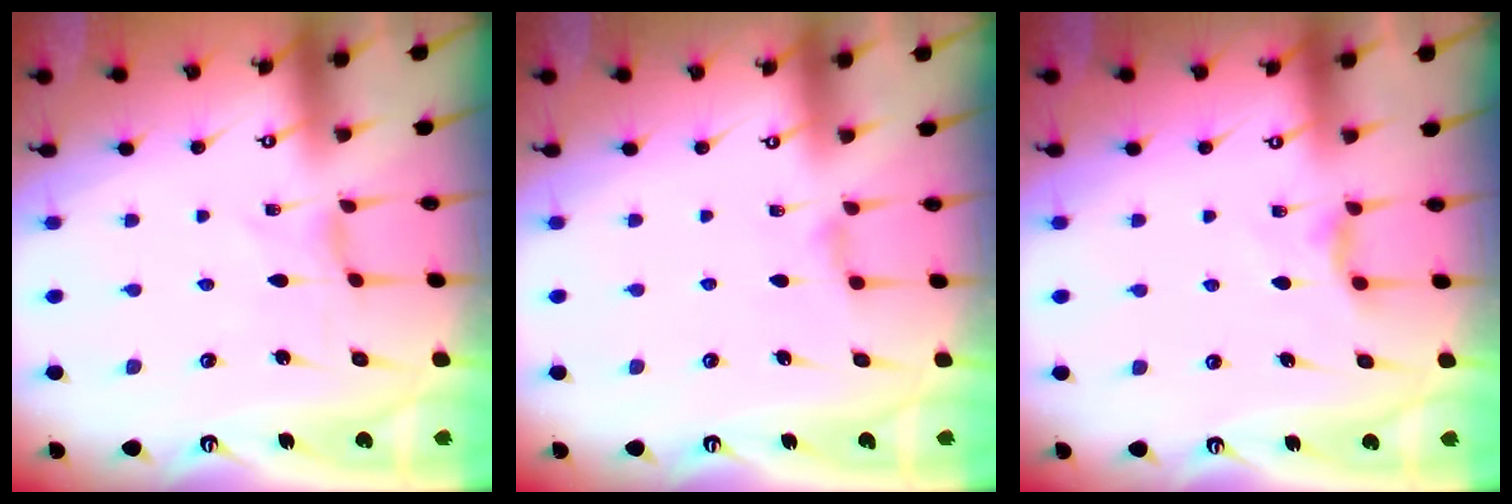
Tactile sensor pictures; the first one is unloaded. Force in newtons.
{"total": 2.9, "press": 2.9, "slide": 0.5}
{"total": 5.2, "press": 5.1, "slide": 0.6}